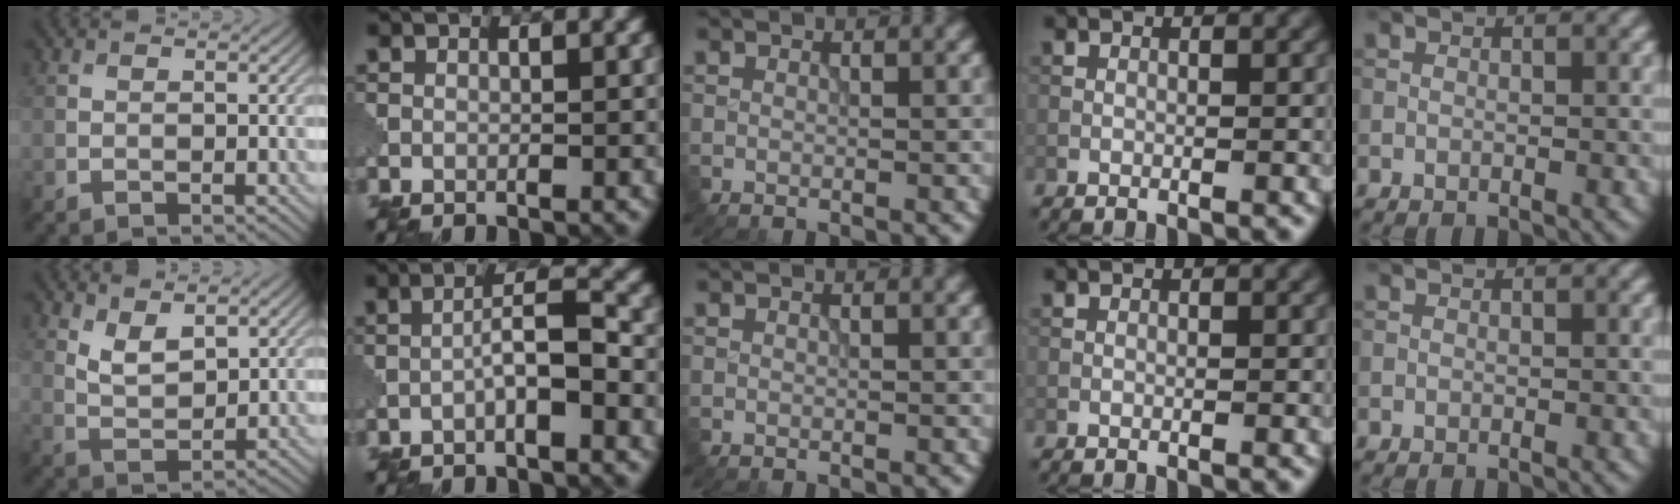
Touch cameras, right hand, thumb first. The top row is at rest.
{"thumb": {"total": 3.6, "force": [2.3, 1.5, 2.3], "torque": [-0.054, -0.011, 0.049]}, "index": {"total": 3.3, "force": [-1.1, 0.5, 3.0], "torque": [-0.054, 0.014, -0.026]}}